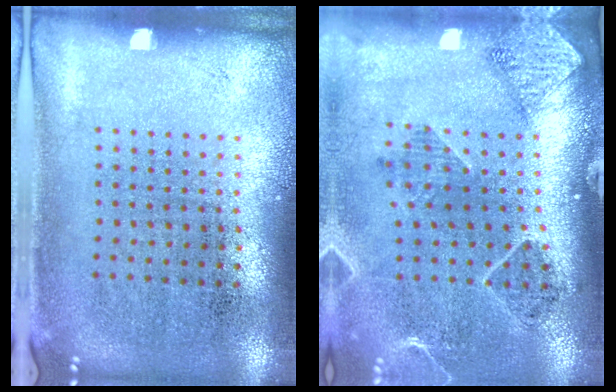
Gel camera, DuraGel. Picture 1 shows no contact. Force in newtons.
{"total": 1.6, "press": 1.6, "slide": 0.0}